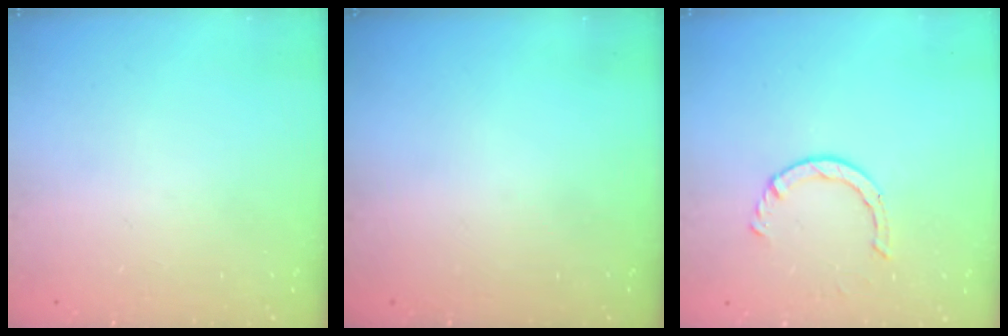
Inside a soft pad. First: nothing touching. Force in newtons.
{"total": 0.0}
{"total": 2.9, "press": 2.9, "slide": 0.4}